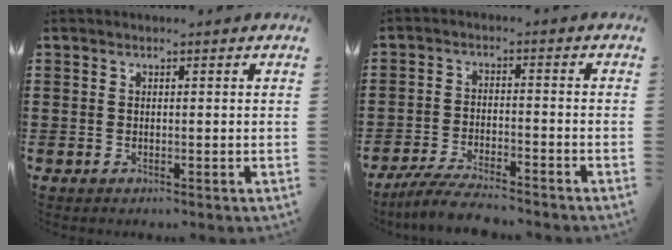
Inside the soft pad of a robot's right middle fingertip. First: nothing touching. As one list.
[{"total": 5.3, "force": [-4.8, 0.2, 2.1], "torque": [-0.049, -0.010, -0.094]}]